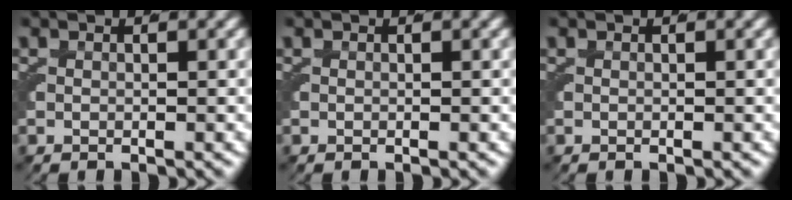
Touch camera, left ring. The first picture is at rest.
{"total": 0.0}
{"total": 0.0}